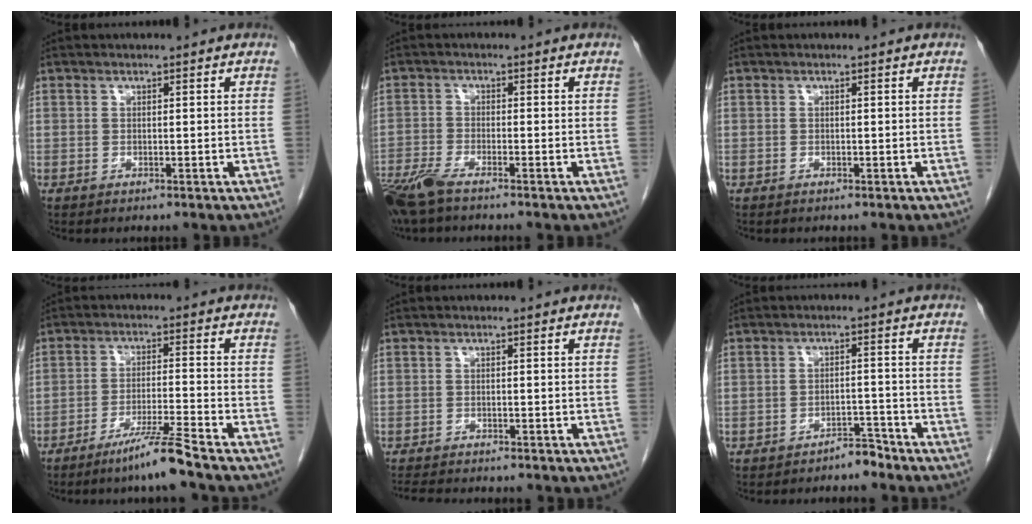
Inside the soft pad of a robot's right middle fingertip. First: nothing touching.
{"total": 6.4, "force": [-5.1, 0.8, 3.8], "torque": [-0.077, -0.017, -0.098]}
{"total": 0.0}
{"total": 6.7, "force": [-5.2, -1.6, 3.9], "torque": [-0.067, -0.025, -0.100]}
{"total": 5.3, "force": [-4.8, 0.8, 2.1], "torque": [-0.033, -0.012, -0.074]}
{"total": 2.8, "force": [-2.7, 0.5, 0.5], "torque": [-0.002, -0.002, -0.040]}